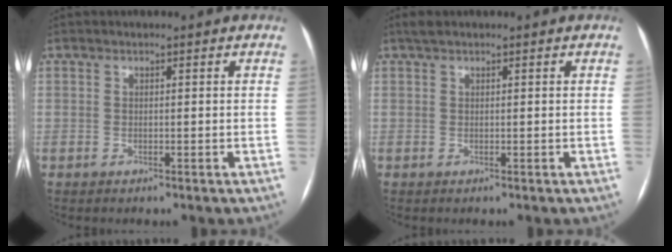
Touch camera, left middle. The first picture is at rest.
{"total": 1.1, "force": [0.9, 0.2, 0.6], "torque": [-0.015, 0.013, 0.020]}